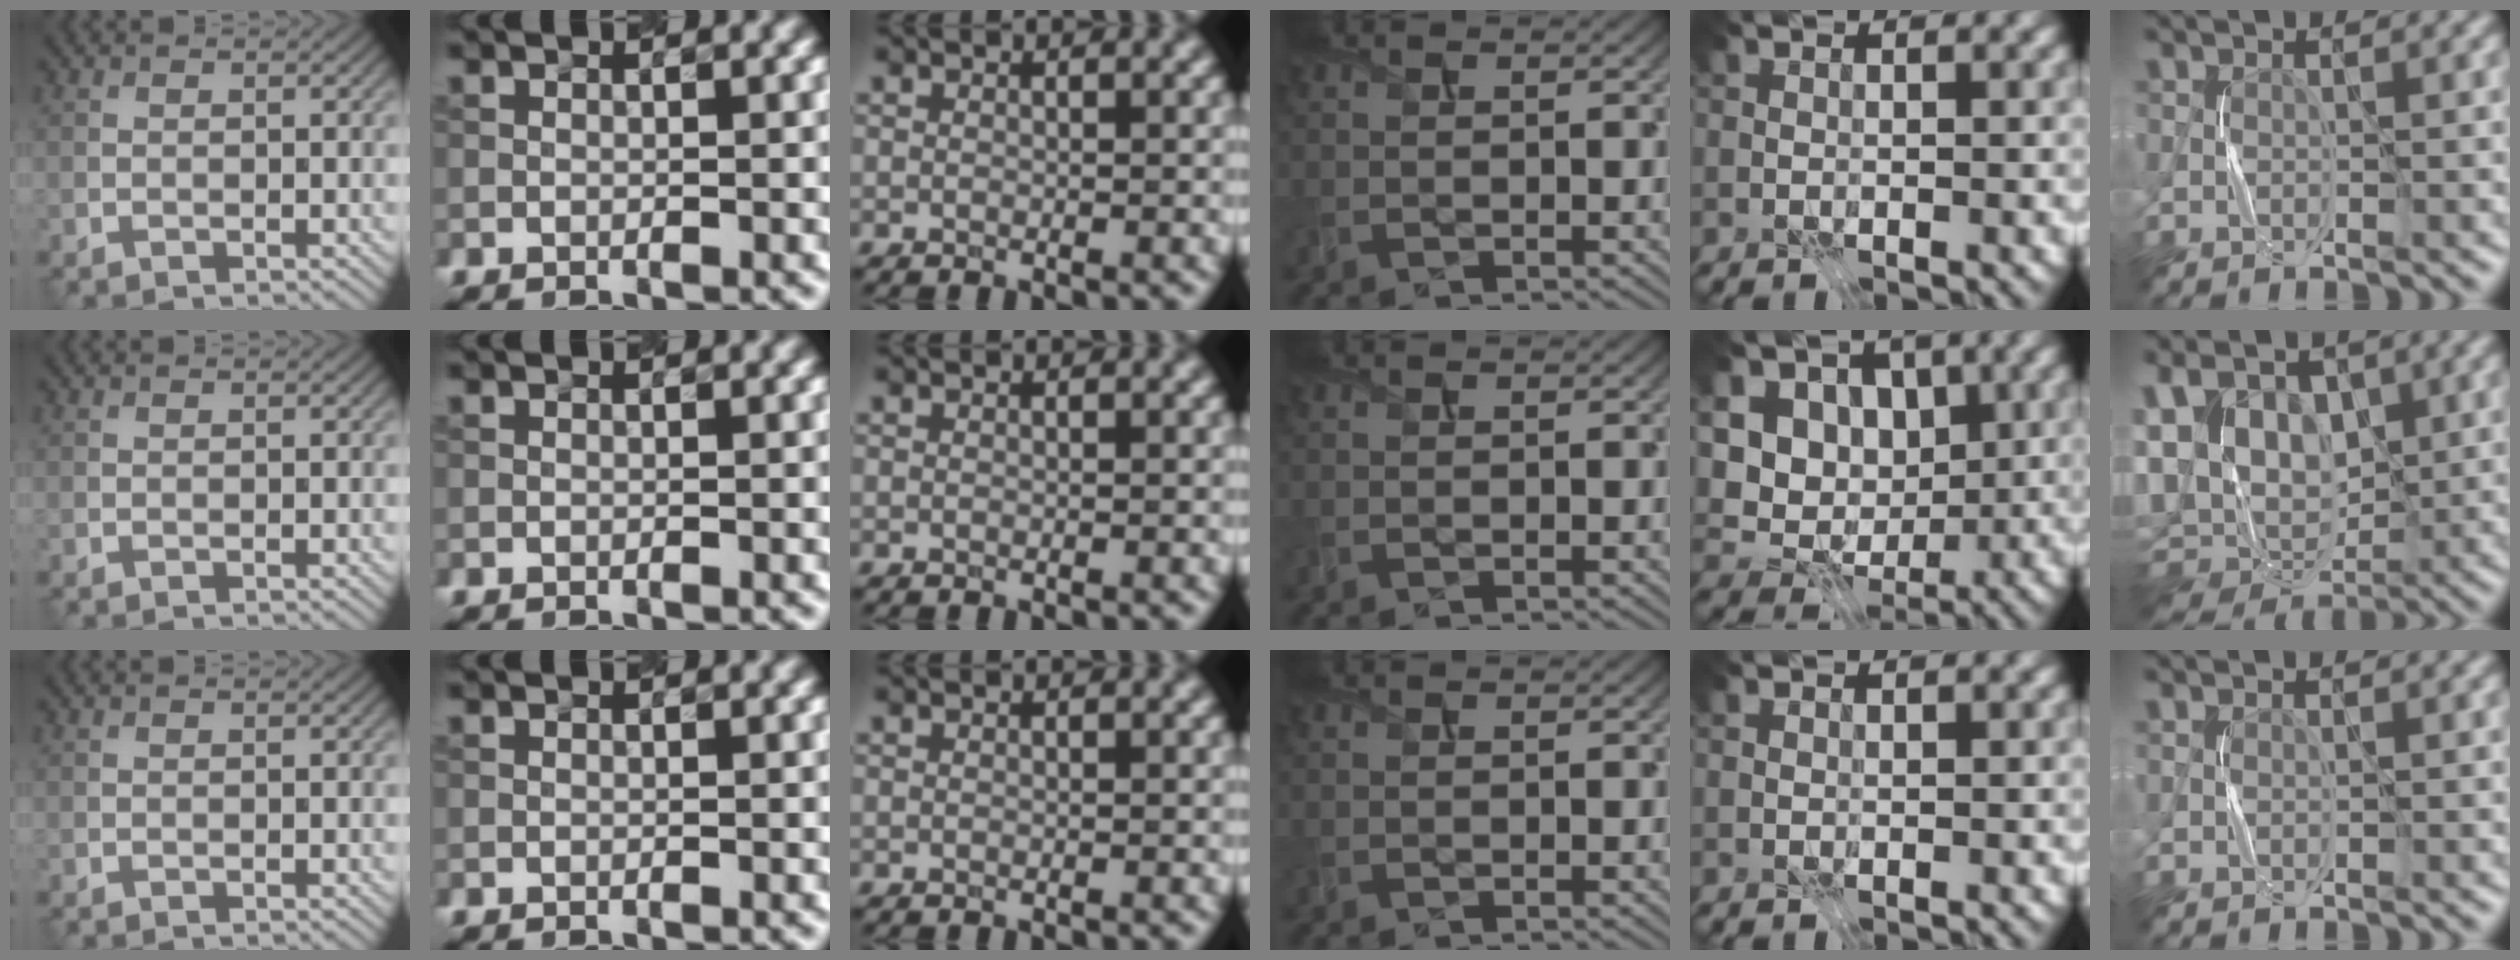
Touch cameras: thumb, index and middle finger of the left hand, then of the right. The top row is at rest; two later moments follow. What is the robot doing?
{"motion": "press", "object": "gel pad"}